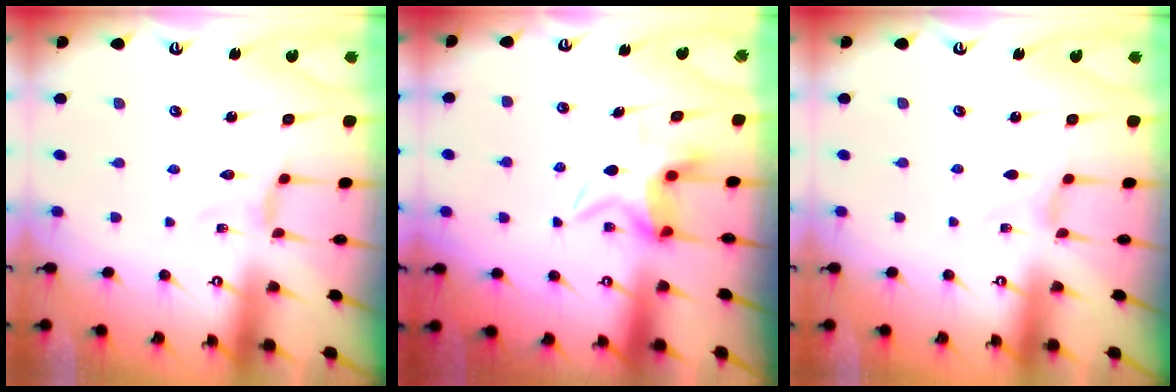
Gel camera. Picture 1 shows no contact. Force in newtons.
{"total": 5.9, "press": 5.9, "slide": 0.3}
{"total": 0.0}